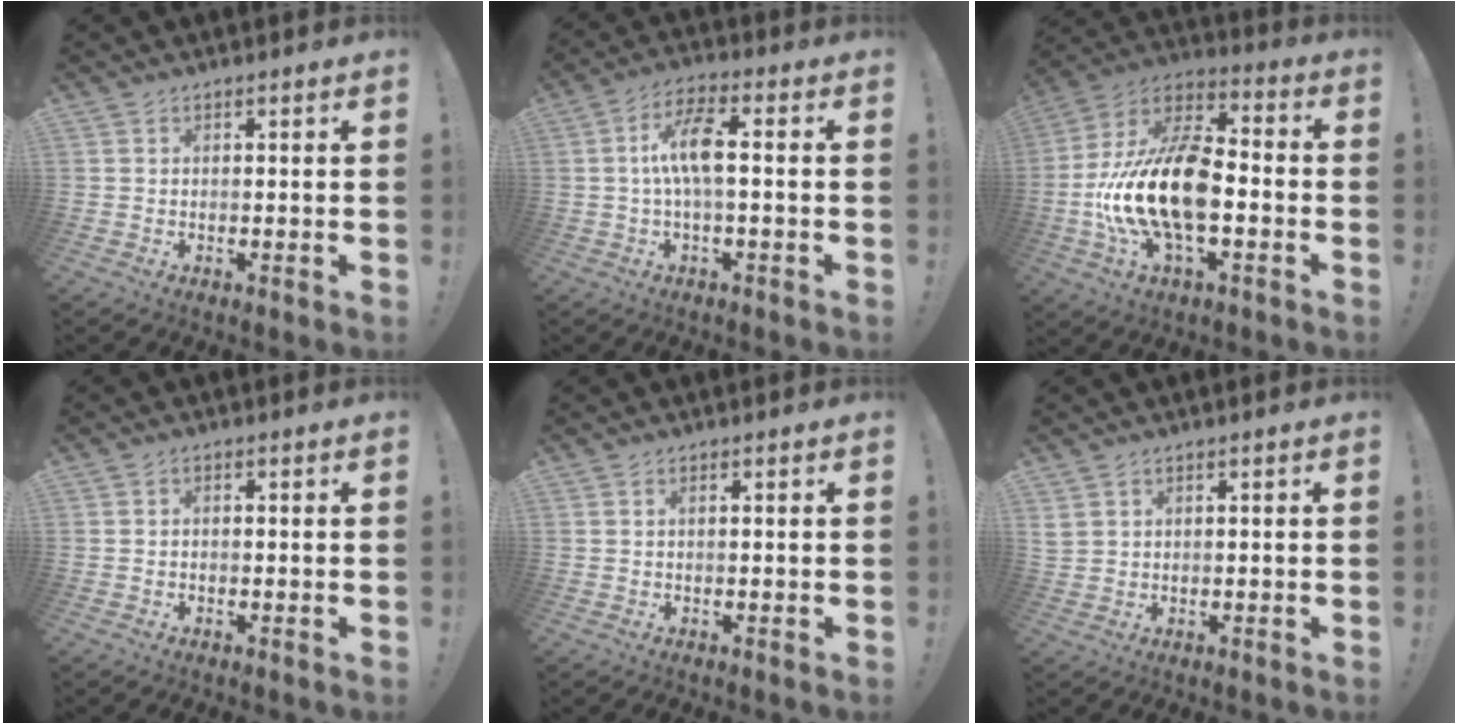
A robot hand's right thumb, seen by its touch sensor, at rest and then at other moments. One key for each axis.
{"total": 10.1, "fx": 0.7, "fy": 3.2, "fz": 9.5, "tx": -0.183, "ty": 0.007, "tz": 0.010}
{"total": 22.1, "fx": -4.1, "fy": 11.4, "fz": 18.5, "tx": -0.355, "ty": 0.020, "tz": -0.064}
{"total": 1.0, "fx": -0.6, "fy": 0.6, "fz": 0.5, "tx": -0.010, "ty": 0.003, "tz": -0.011}
{"total": 0.7, "fx": 0.2, "fy": 0.0, "fz": 0.7, "tx": -0.015, "ty": 0.000, "tz": 0.004}
{"total": 2.4, "fx": 1.4, "fy": 1.7, "fz": 0.9, "tx": -0.012, "ty": -0.003, "tz": 0.026}